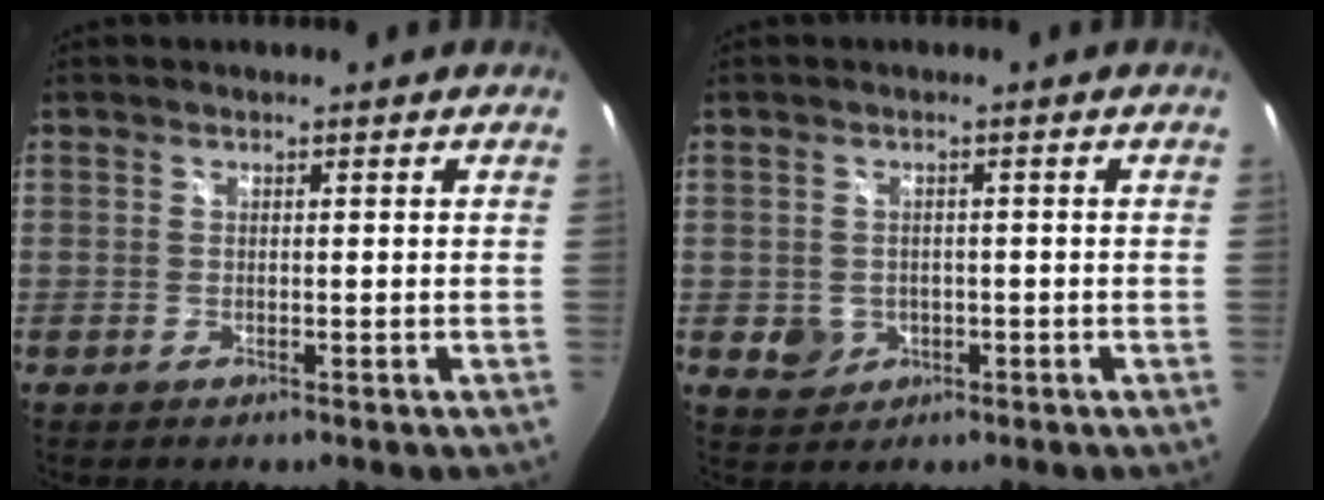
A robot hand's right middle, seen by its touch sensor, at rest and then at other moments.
{"total": 4.2, "force": [-0.9, 3.9, 1.3], "torque": [-0.030, 0.003, -0.004]}